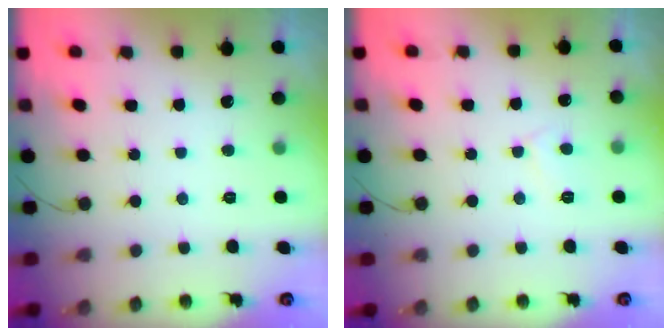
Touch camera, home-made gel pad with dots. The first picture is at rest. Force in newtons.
{"total": 2.9, "press": 2.9, "slide": 0.3}